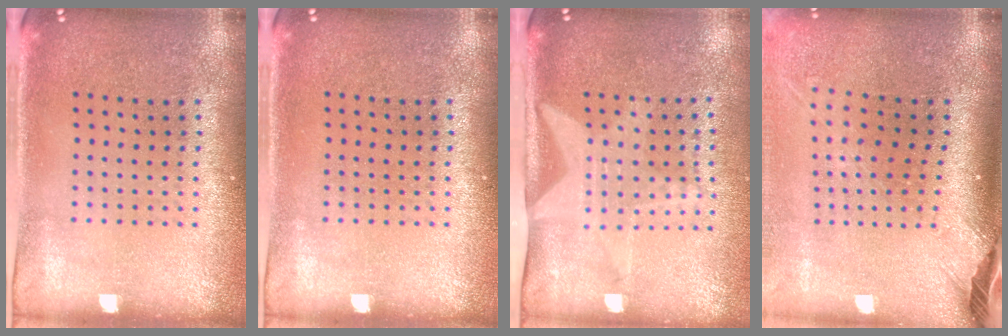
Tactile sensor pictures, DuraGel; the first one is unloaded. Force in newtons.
{"total": 0.0}
{"total": 2.1, "press": 1.5, "slide": 1.4}
{"total": 2.6, "press": 1.8, "slide": 1.8}